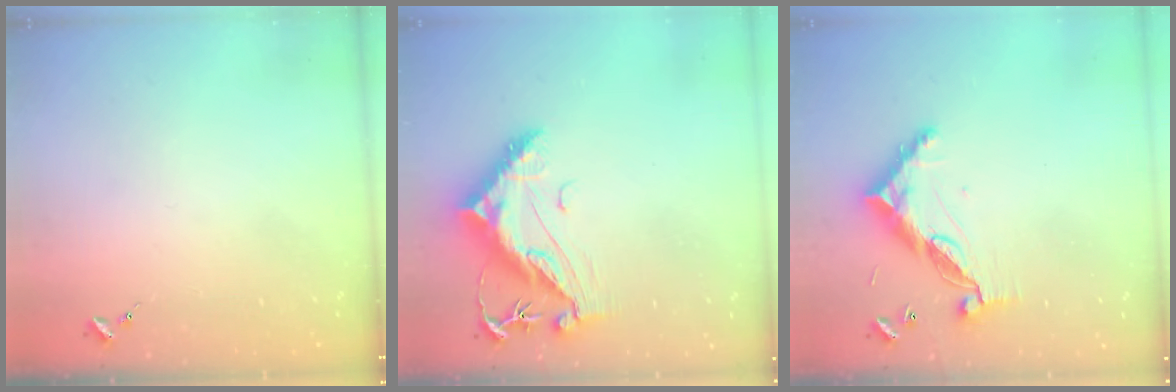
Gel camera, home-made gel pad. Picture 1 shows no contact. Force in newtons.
{"total": 13.0, "press": 12.9, "slide": 1.6}
{"total": 11.5, "press": 11.4, "slide": 1.0}